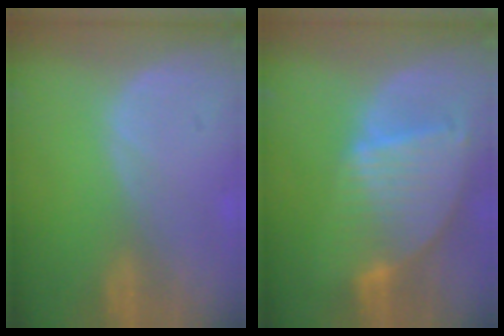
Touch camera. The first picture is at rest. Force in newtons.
{"total": 9.4, "press": 8.1, "slide": 4.8}